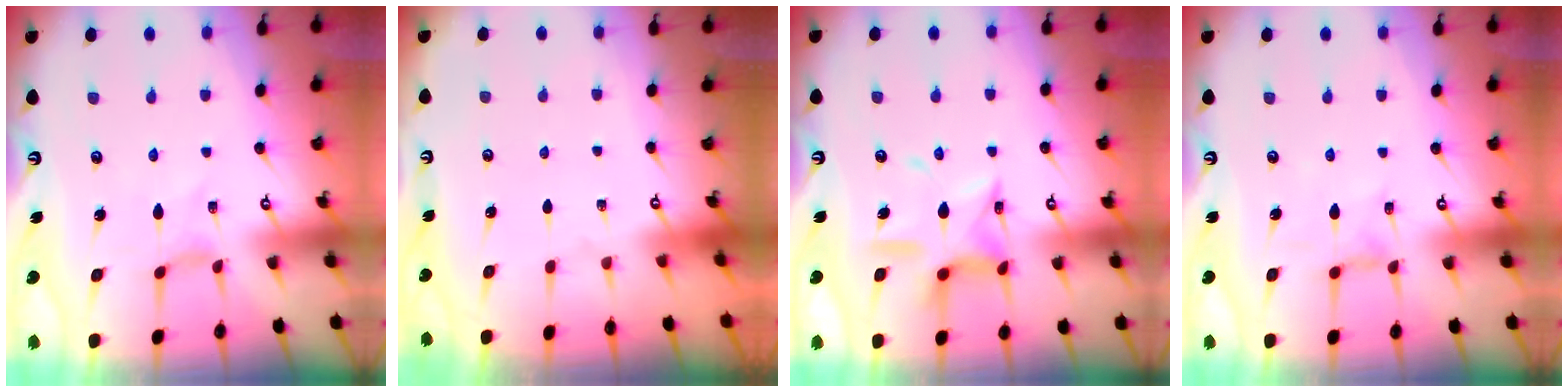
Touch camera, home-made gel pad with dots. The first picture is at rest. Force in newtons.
{"total": 0.0}
{"total": 13.5, "press": 13.5, "slide": 1.2}
{"total": 2.3, "press": 2.3, "slide": 0.4}